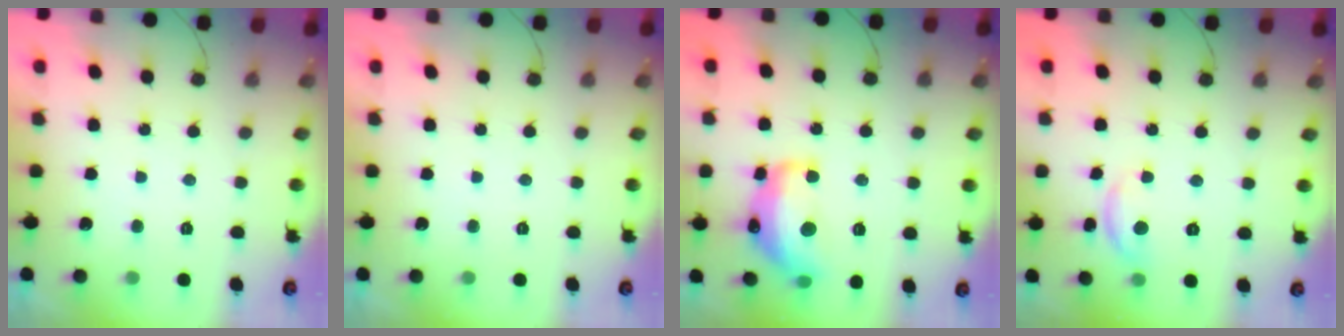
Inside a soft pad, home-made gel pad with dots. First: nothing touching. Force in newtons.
{"total": 0.0}
{"total": 16.5, "press": 16.5, "slide": 0.7}
{"total": 7.5, "press": 7.5, "slide": 0.5}